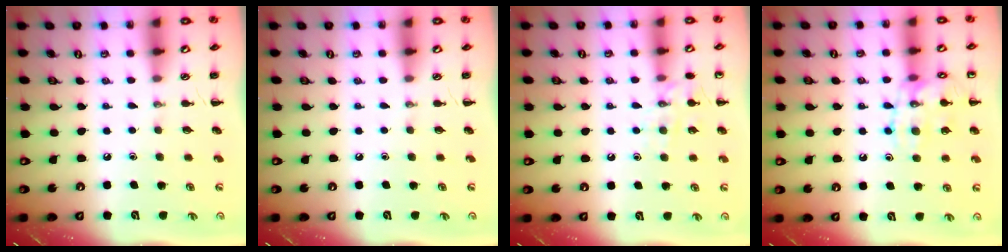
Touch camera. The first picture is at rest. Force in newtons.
{"total": 0.0}
{"total": 9.2, "press": 9.1, "slide": 1.2}
{"total": 12.8, "press": 12.7, "slide": 1.0}